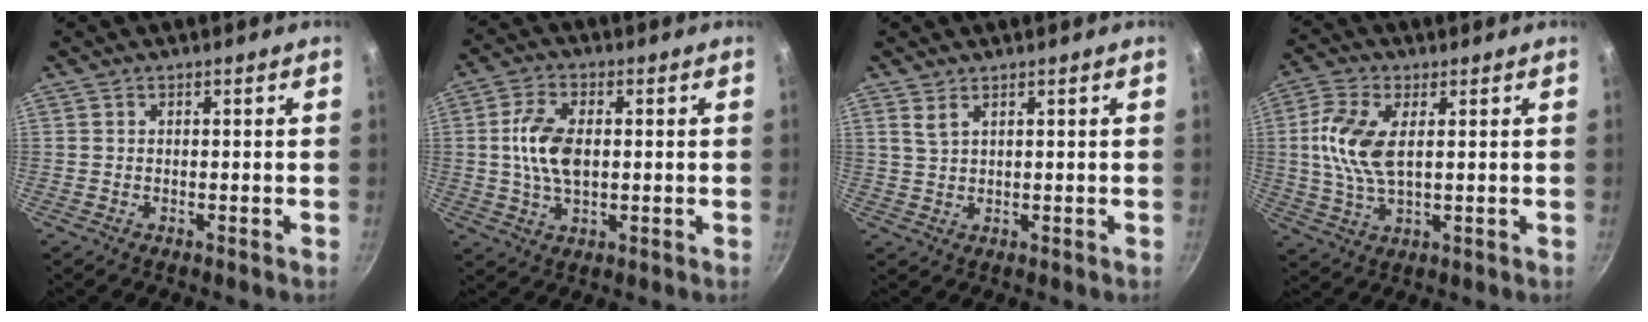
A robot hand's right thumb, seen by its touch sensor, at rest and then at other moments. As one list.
[{"total": 9.2, "force": [0.5, 5.3, 7.5], "torque": [-0.139, 0.008, 0.007]}, {"total": 2.2, "force": [1.4, 1.0, 1.4], "torque": [-0.028, -0.006, 0.030]}, {"total": 10.0, "force": [1.7, 5.0, 8.5], "torque": [-0.176, 0.004, 0.030]}]